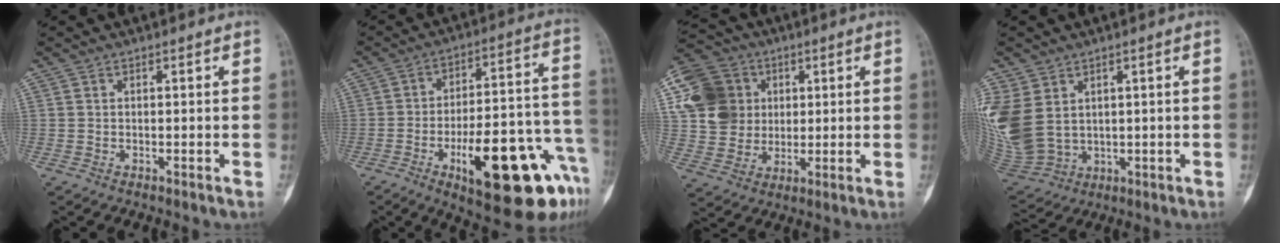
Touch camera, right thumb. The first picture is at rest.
{"total": 23.8, "force": [-10.1, 7.7, 20.1], "torque": [-0.240, 0.052, -0.133]}
{"total": 16.6, "force": [4.1, 14.4, 7.2], "torque": [-0.119, 0.013, 0.076]}
{"total": 12.7, "force": [3.3, 9.6, 7.7], "torque": [-0.183, -0.012, 0.094]}